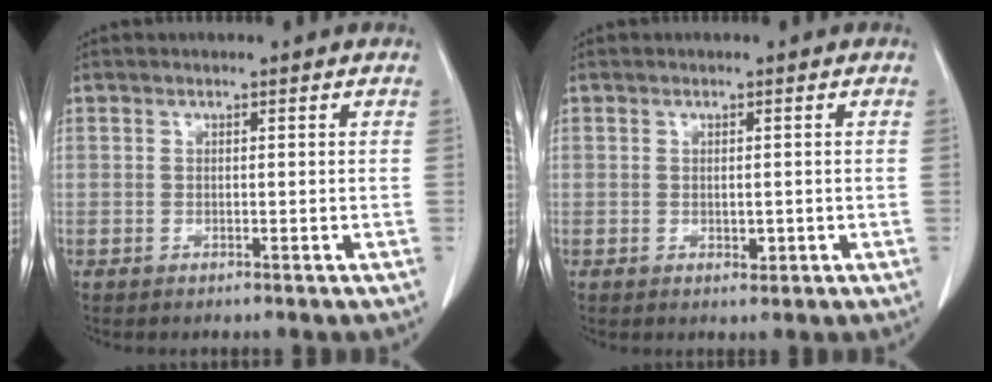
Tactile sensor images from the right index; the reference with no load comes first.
{"total": 1.3, "force": [-0.2, 0.7, 1.0], "torque": [-0.015, -0.002, 0.001]}